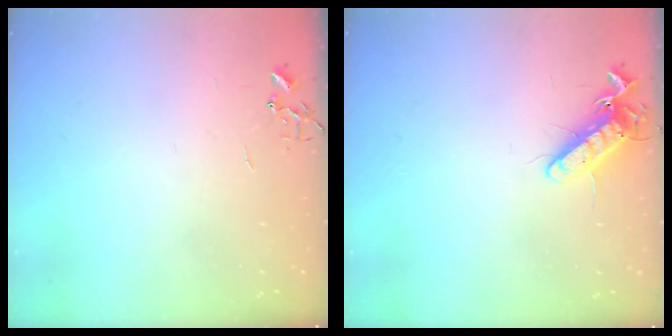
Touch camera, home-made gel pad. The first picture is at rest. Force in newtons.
{"total": 11.7, "press": 11.6, "slide": 1.7}